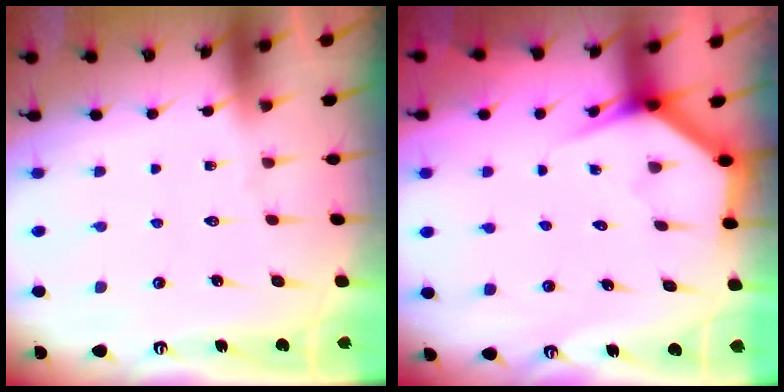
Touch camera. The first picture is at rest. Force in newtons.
{"total": 3.5, "press": 3.5, "slide": 0.3}